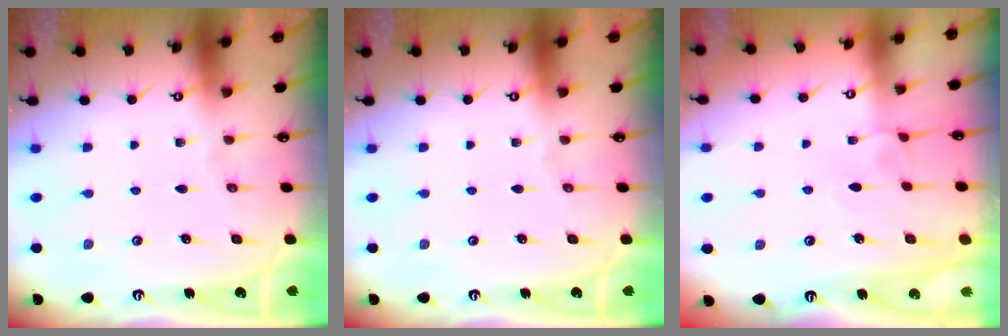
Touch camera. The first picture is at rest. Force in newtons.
{"total": 0.0}
{"total": 2.4, "press": 2.4, "slide": 0.2}